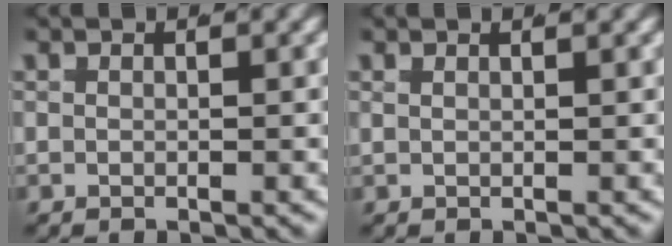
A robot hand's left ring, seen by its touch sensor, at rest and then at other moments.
{"total": 0.8, "force": [0.7, 0.1, 0.4], "torque": [-0.003, 0.006, 0.010]}